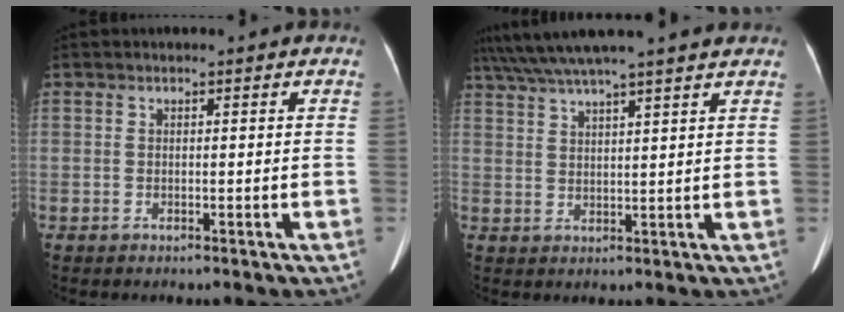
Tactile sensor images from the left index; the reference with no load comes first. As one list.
[{"total": 12.6, "force": [11.0, -1.0, 6.0], "torque": [-0.112, 0.036, 0.159]}]